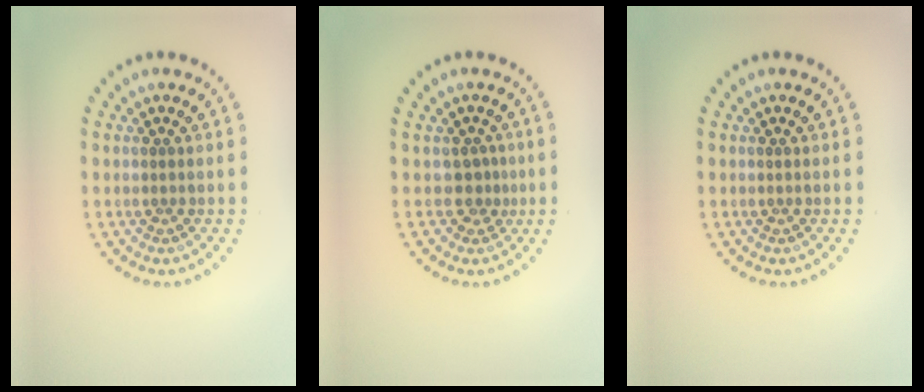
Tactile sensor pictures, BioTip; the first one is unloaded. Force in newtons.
{"total": 1.8, "press": 1.3, "slide": 1.3}
{"total": 0.0}